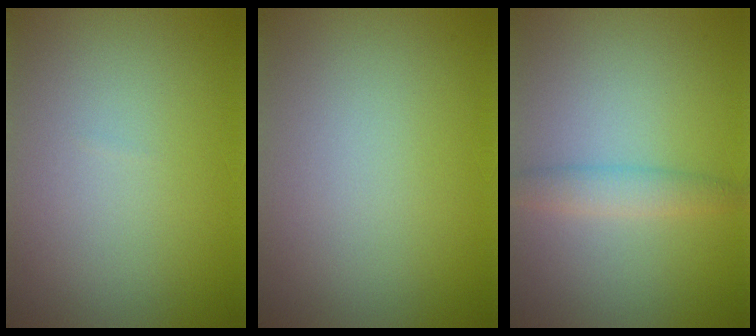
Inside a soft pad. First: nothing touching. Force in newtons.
{"total": 0.0}
{"total": 2.0, "press": 2.0, "slide": 0.2}